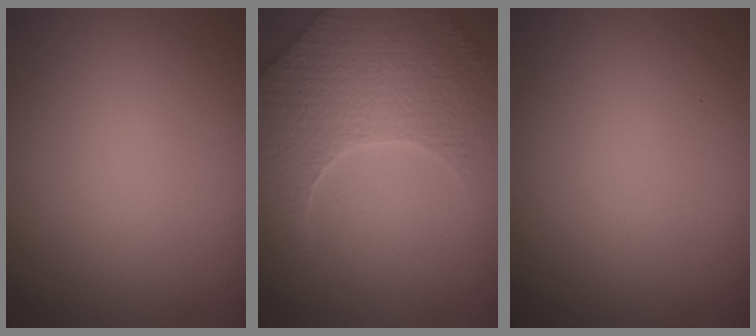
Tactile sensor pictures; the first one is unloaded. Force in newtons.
{"total": 5.1, "press": 4.7, "slide": 2.1}
{"total": 0.0}